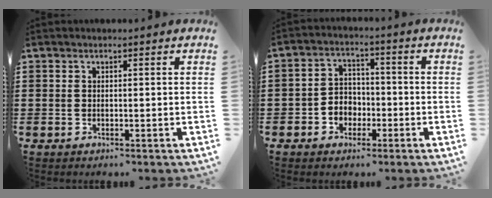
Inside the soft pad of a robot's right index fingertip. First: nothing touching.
{"total": 3.9, "force": [-2.0, 3.2, 1.1], "torque": [-0.032, 0.011, -0.043]}